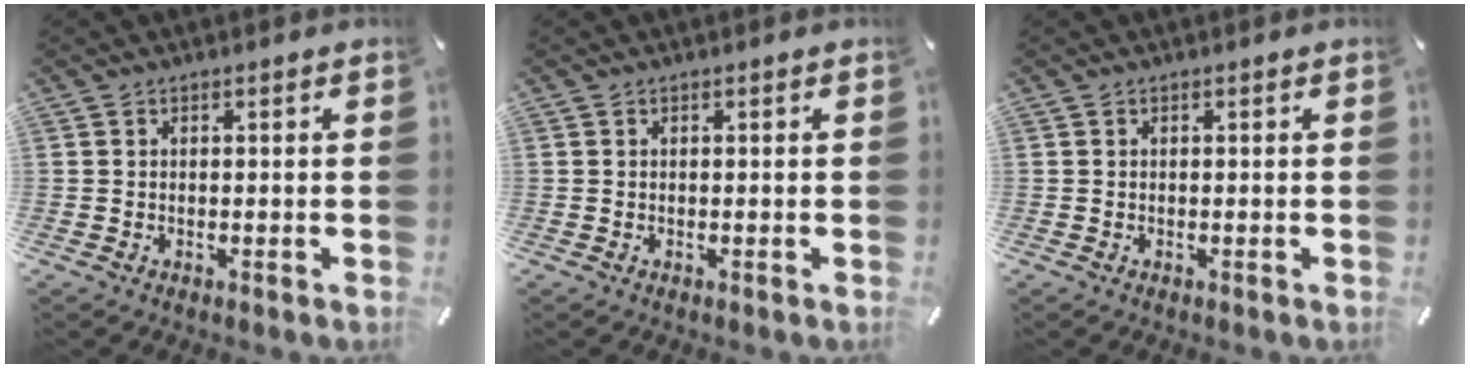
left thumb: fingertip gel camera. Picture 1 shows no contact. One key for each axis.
{"total": 0.0}
{"total": 0.0}